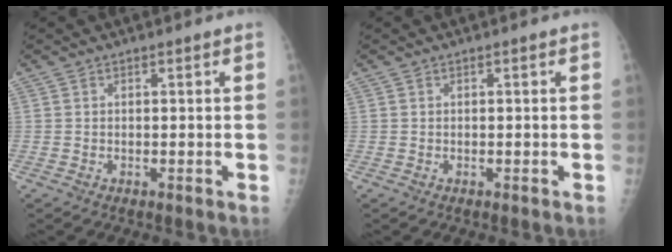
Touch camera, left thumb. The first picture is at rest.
{"total": 0.0}